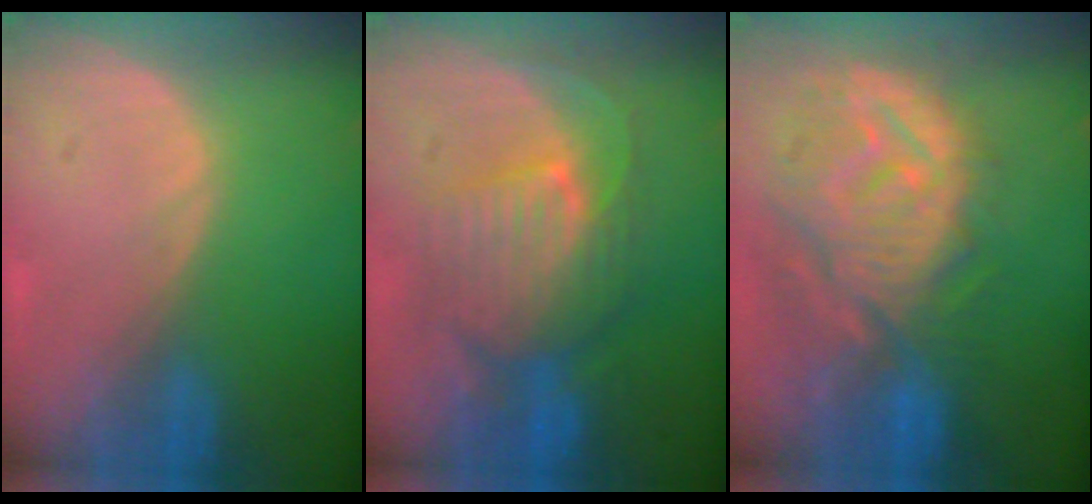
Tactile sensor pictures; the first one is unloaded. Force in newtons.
{"total": 9.1, "press": 8.7, "slide": 2.6}
{"total": 12.4, "press": 11.1, "slide": 5.6}